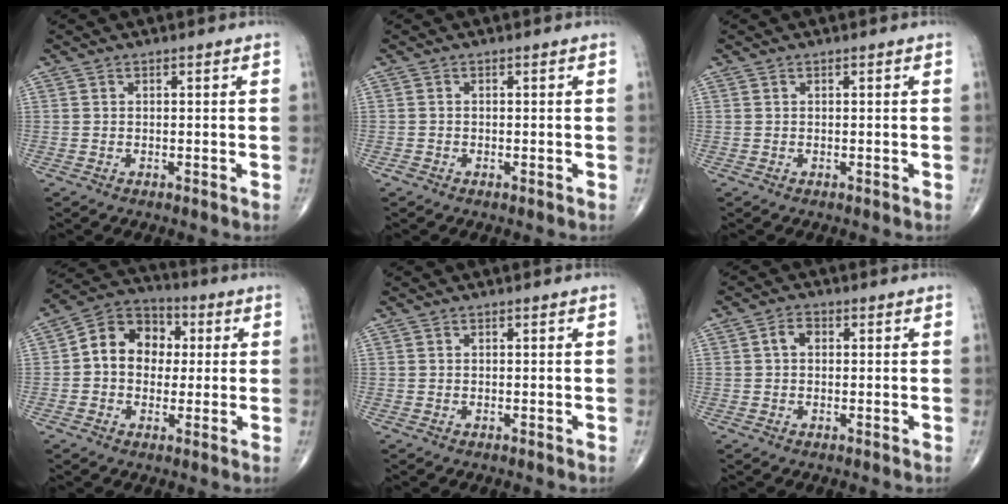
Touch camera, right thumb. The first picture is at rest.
{"total": 0.5, "force": [-0.4, 0.3, 0.2], "torque": [-0.003, -0.001, -0.011]}
{"total": 0.0}
{"total": 11.4, "force": [1.2, 9.1, 6.8], "torque": [-0.078, 0.027, 0.007]}
{"total": 0.0}
{"total": 2.6, "force": [0.4, 1.8, 1.8], "torque": [-0.029, 0.011, 0.004]}